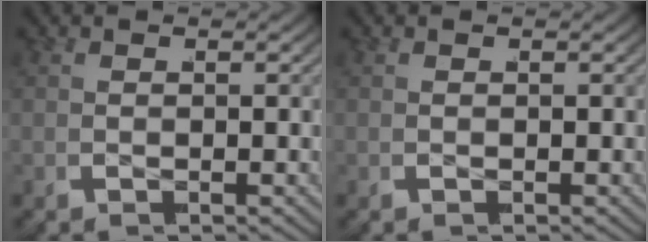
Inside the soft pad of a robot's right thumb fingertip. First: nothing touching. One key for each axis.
{"total": 0.0}